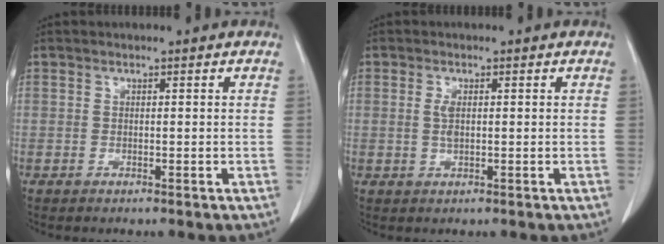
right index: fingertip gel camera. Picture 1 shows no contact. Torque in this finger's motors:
{"motor_torque": [0.05, 0.04, 0.06, 0.04]}